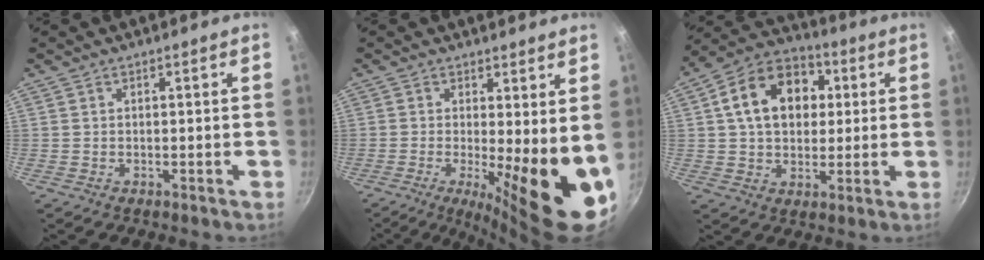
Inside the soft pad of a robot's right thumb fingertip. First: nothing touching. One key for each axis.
{"total": 14.4, "fx": -1.1, "fy": 4.1, "fz": 13.8, "tx": -0.166, "ty": -0.028, "tz": -0.012}
{"total": 15.9, "fx": 3.4, "fy": 11.6, "fz": 10.4, "tx": -0.142, "ty": 0.023, "tz": 0.041}